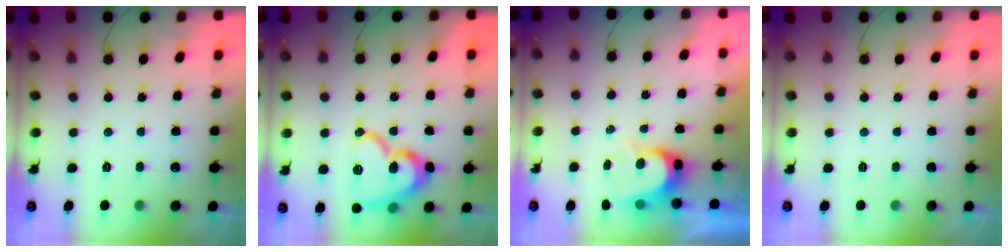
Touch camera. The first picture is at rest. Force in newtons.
{"total": 17.0, "press": 17.0, "slide": 1.4}
{"total": 6.5, "press": 6.5, "slide": 0.6}
{"total": 0.0}